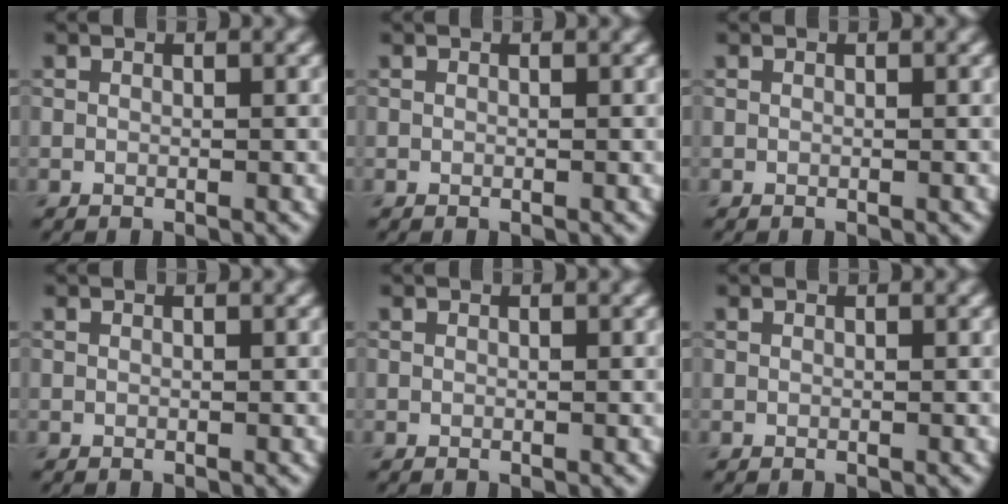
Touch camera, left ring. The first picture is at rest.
{"total": 0.0}
{"total": 0.0}
{"total": 0.0}
{"total": 0.0}
{"total": 0.0}